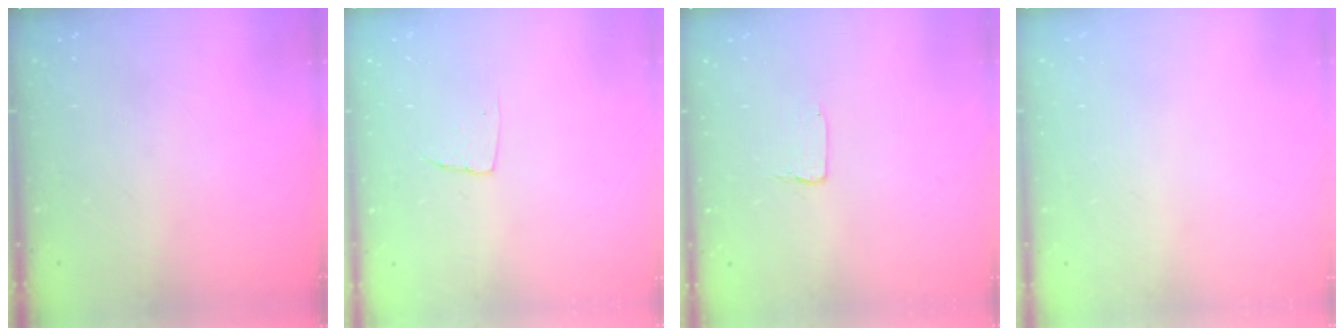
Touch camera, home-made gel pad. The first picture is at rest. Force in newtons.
{"total": 3.7, "press": 3.7, "slide": 0.2}
{"total": 1.0, "press": 1.0, "slide": 0.1}
{"total": 0.0}